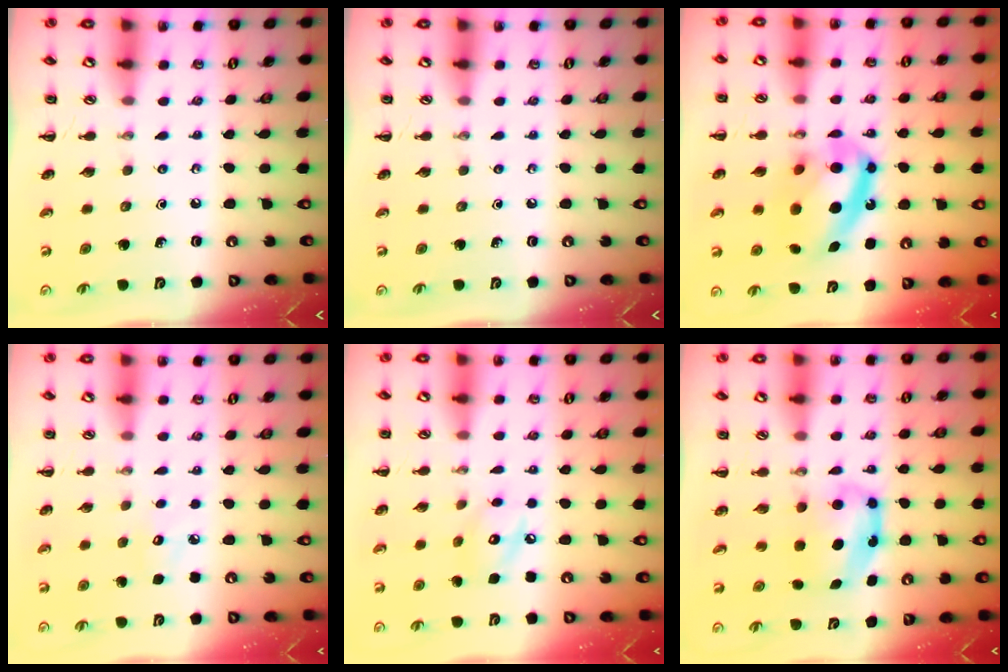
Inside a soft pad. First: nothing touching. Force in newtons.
{"total": 0.0}
{"total": 15.5, "press": 15.0, "slide": 3.8}
{"total": 5.0, "press": 4.8, "slide": 1.2}
{"total": 8.1, "press": 8.1, "slide": 0.6}
{"total": 6.1, "press": 6.1, "slide": 0.9}